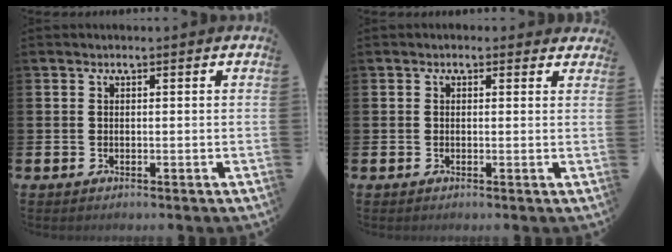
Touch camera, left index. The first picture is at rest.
{"total": 0.6, "force": [0.4, 0.5, 0.2], "torque": [0.000, 0.006, 0.005]}